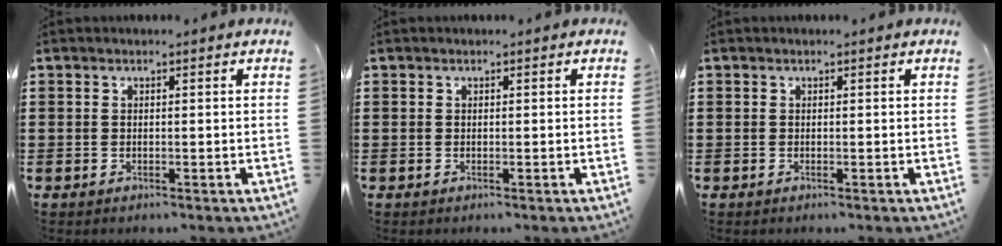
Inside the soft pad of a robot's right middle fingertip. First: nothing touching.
{"total": 0.0}
{"total": 0.0}